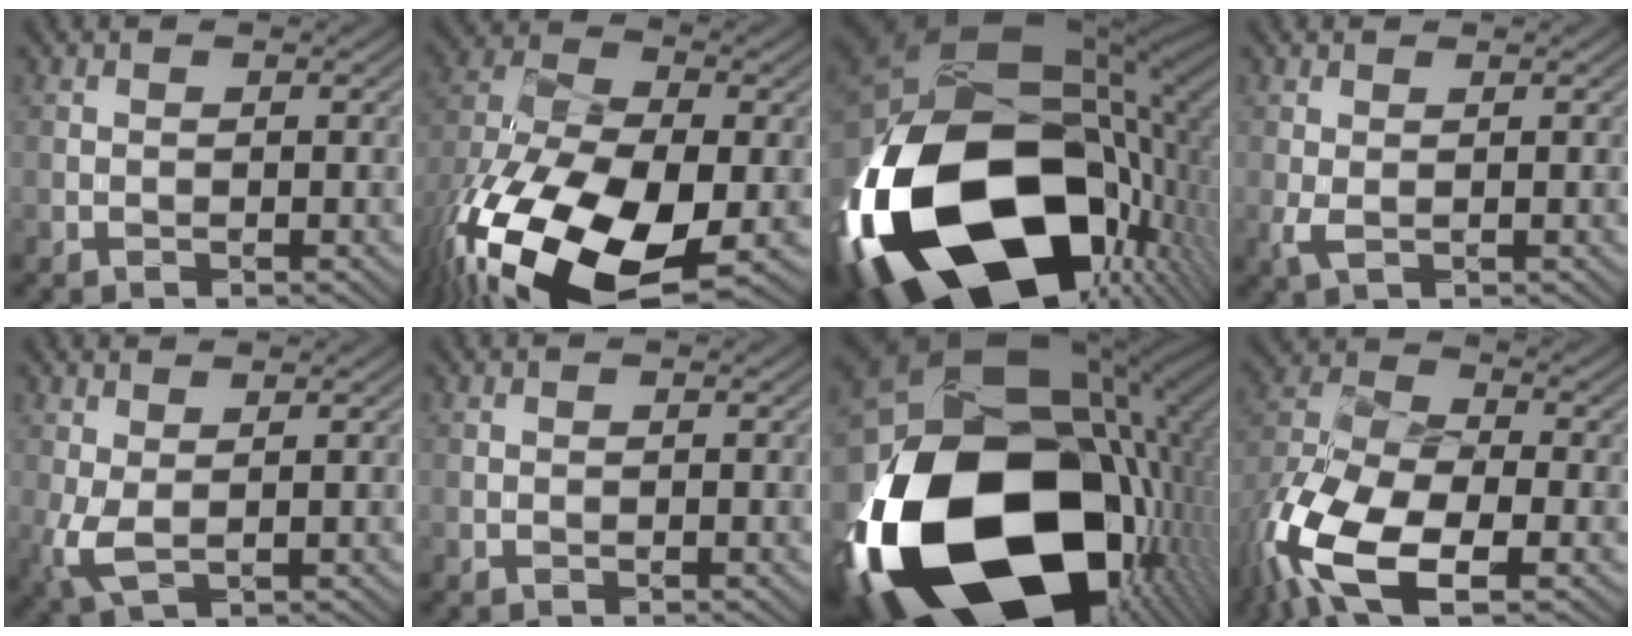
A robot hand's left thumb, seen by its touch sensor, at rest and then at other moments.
{"total": 18.3, "force": [-8.3, 9.5, 13.3], "torque": [-0.308, -0.052, -0.128]}
{"total": 21.7, "force": [-6.0, 13.2, 16.2], "torque": [-0.381, -0.058, -0.082]}
{"total": 1.1, "force": [0.2, 0.4, 1.0], "torque": [-0.035, -0.003, 0.005]}
{"total": 2.3, "force": [1.0, 0.7, 1.9], "torque": [-0.065, -0.003, 0.021]}
{"total": 0.0}
{"total": 22.8, "force": [-5.2, 15.3, 16.1], "torque": [-0.369, -0.075, -0.062]}
{"total": 12.5, "force": [-6.1, 6.2, 9.0], "torque": [-0.217, -0.022, -0.124]}